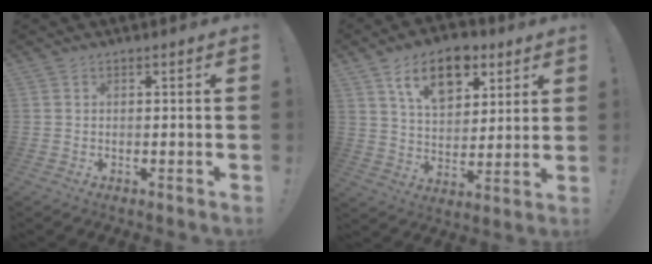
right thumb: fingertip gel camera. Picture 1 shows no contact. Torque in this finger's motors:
{"motor_torque": [-0.25, 0.53, 0.94, 0.60, 0.03]}